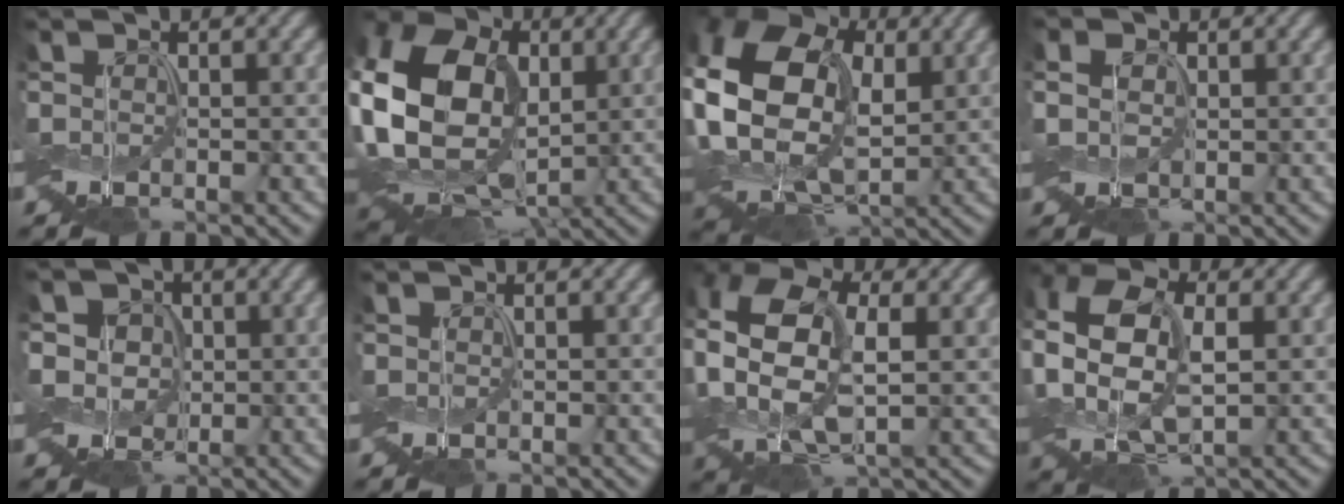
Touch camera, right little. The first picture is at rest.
{"total": 16.5, "force": [1.0, 12.2, 11.1], "torque": [-0.225, 0.012, 0.014]}
{"total": 14.3, "force": [1.7, 10.0, 10.1], "torque": [-0.203, 0.006, 0.035]}
{"total": 1.8, "force": [0.0, 1.4, 1.1], "torque": [-0.026, 0.002, -0.005]}
{"total": 5.6, "force": [0.7, 4.8, 2.7], "torque": [-0.055, 0.021, -0.013]}
{"total": 0.0}
{"total": 10.1, "force": [0.2, 6.3, 8.0], "torque": [-0.187, -0.006, 0.003]}
{"total": 9.3, "force": [-0.6, 6.1, 7.0], "torque": [-0.168, -0.007, -0.009]}